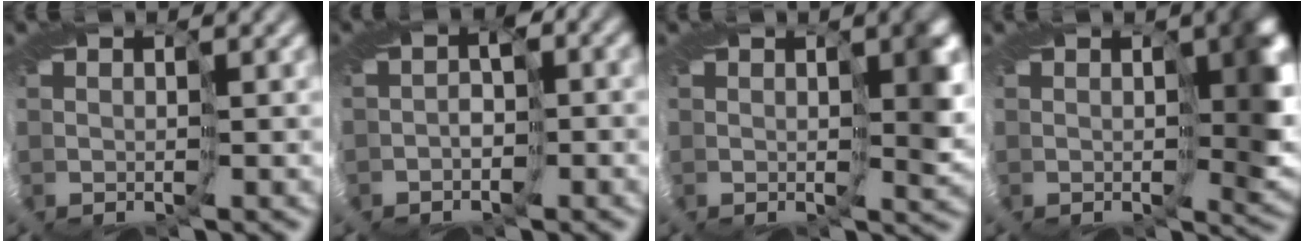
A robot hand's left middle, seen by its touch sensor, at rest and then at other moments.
{"total": 3.9, "force": [-0.6, 3.0, 2.4], "torque": [-0.032, 0.005, 0.001]}
{"total": 3.1, "force": [0.7, 1.0, 2.8], "torque": [-0.045, 0.001, 0.006]}
{"total": 5.6, "force": [1.2, 2.3, 4.9], "torque": [-0.070, 0.000, 0.016]}